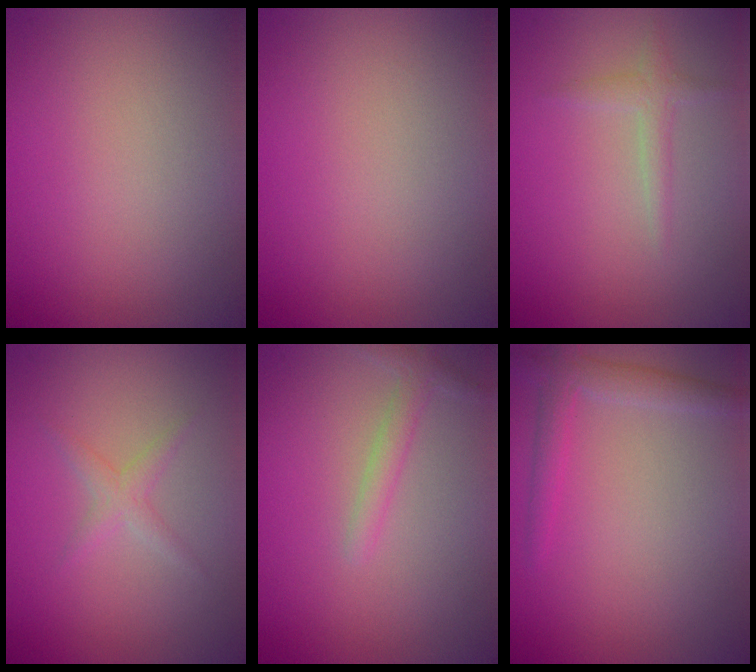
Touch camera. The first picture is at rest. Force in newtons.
{"total": 0.0}
{"total": 1.3, "press": 1.3, "slide": 0.1}
{"total": 1.3, "press": 1.3, "slide": 0.1}
{"total": 1.6, "press": 1.6, "slide": 0.1}
{"total": 2.3, "press": 2.3, "slide": 0.1}